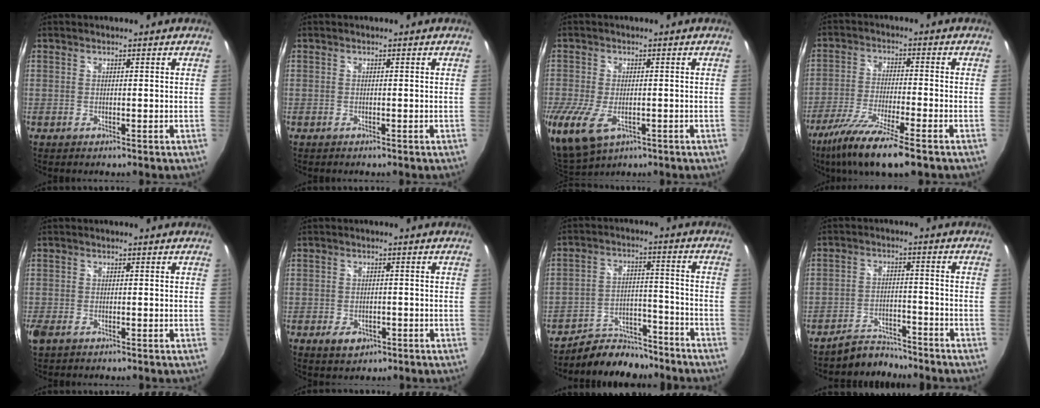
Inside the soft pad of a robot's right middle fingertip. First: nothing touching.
{"total": 0.0}
{"total": 9.8, "force": [-3.5, 5.8, 7.0], "torque": [-0.159, -0.035, -0.057]}
{"total": 13.9, "force": [-9.9, 1.4, 9.7], "torque": [-0.203, -0.041, -0.178]}
{"total": 3.0, "force": [-1.5, 1.7, 2.0], "torque": [-0.042, -0.010, -0.025]}
{"total": 3.5, "force": [-1.6, 2.4, 2.0], "torque": [-0.042, -0.006, -0.021]}
{"total": 10.9, "force": [-10.0, 3.8, 2.2], "torque": [-0.053, 0.019, -0.149]}
{"total": 6.0, "force": [-5.8, 1.3, 0.4], "torque": [-0.025, 0.011, -0.094]}